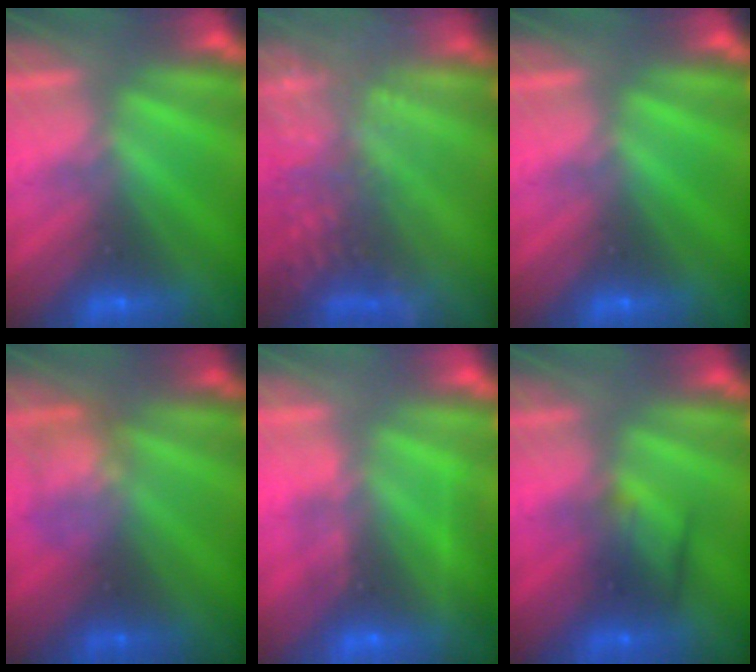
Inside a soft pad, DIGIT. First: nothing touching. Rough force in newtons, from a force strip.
{"total": 8.1}
{"total": 0.0}
{"total": 2.3}
{"total": 2.9}
{"total": 2.4}